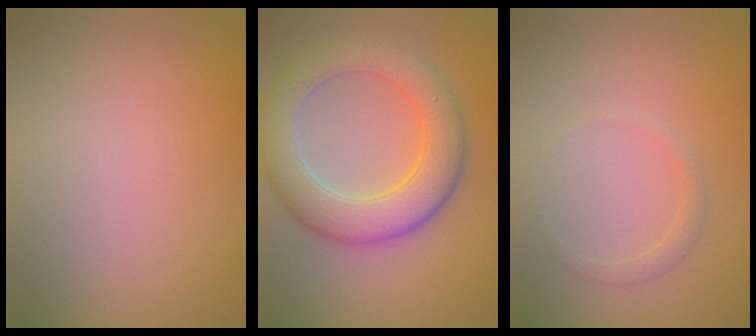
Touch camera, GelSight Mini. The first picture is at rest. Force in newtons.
{"total": 6.8, "press": 6.8, "slide": 0.6}
{"total": 0.9, "press": 0.9, "slide": 0.1}